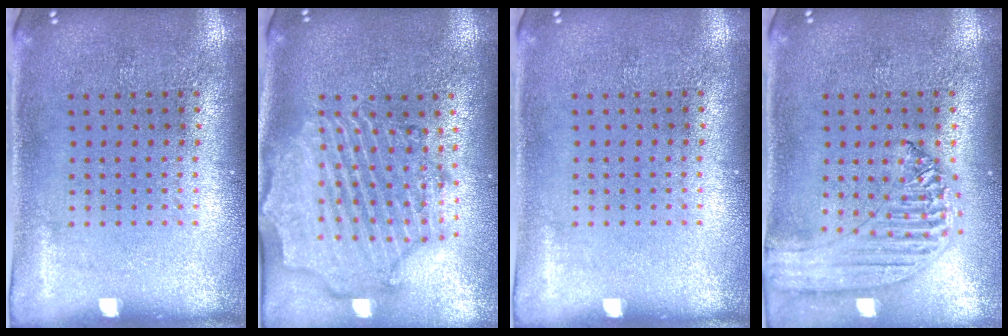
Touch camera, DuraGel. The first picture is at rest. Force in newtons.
{"total": 2.8, "press": 2.5, "slide": 1.3}
{"total": 0.0}
{"total": 1.3, "press": 1.2, "slide": 0.2}